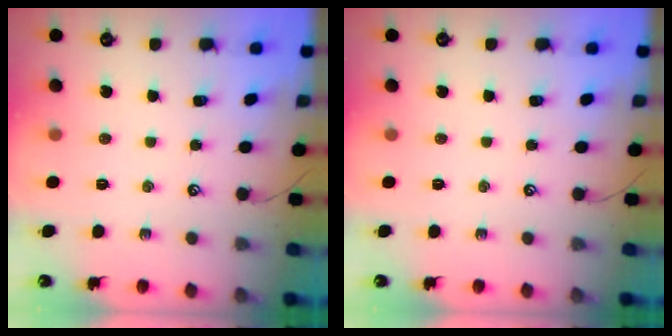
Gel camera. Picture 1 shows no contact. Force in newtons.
{"total": 0.0}